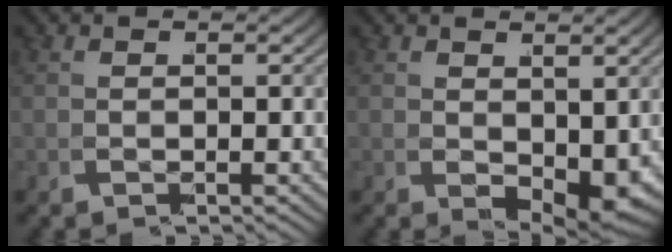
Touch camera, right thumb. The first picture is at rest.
{"total": 2.7, "force": [0.2, 1.2, 2.4], "torque": [-0.039, -0.014, 0.015]}